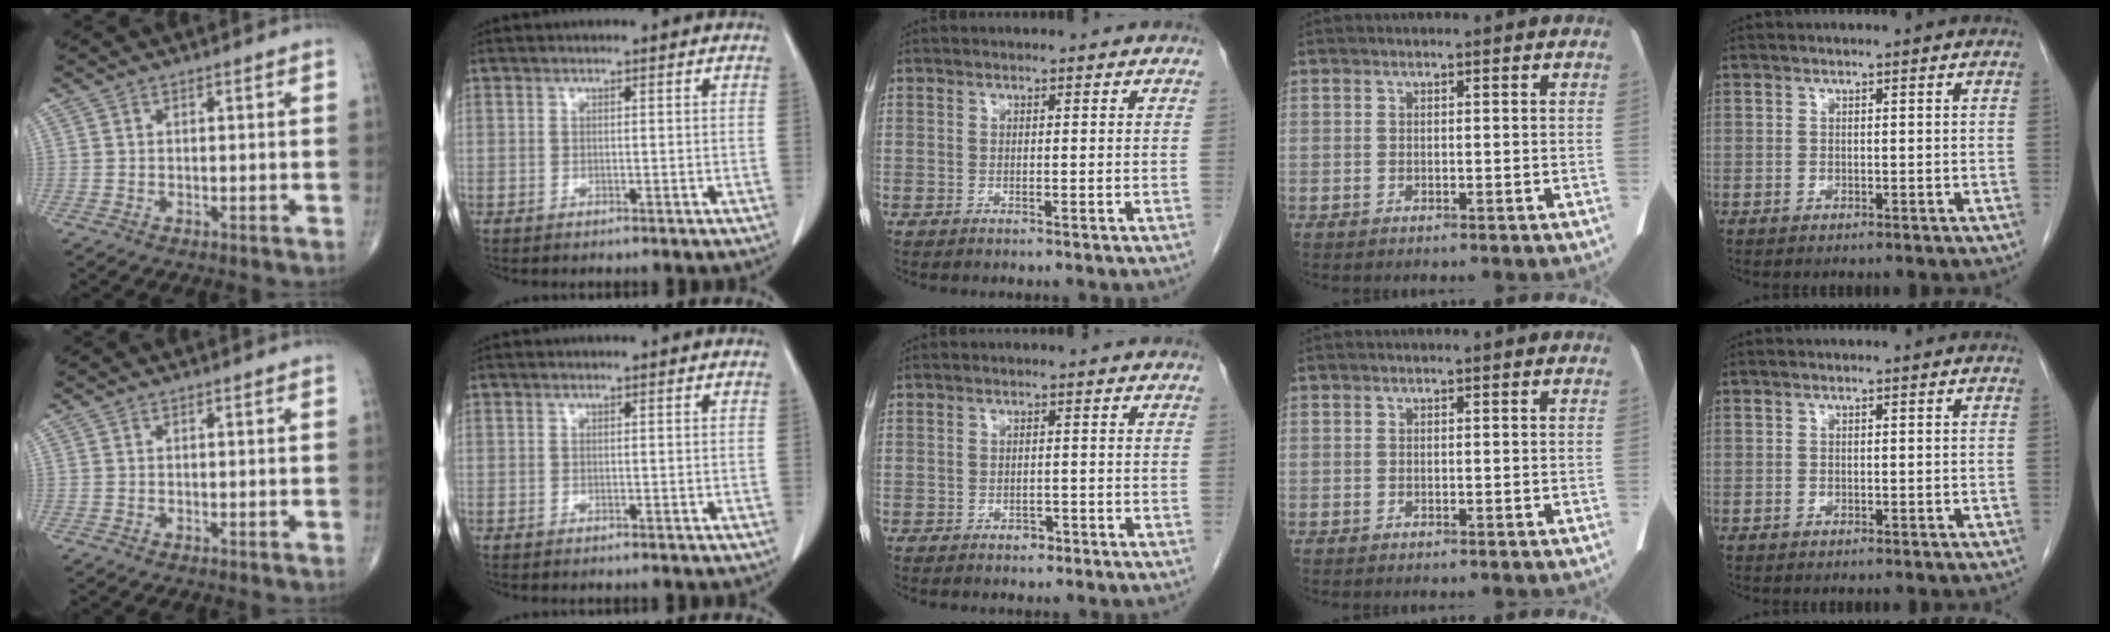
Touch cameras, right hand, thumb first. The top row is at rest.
{"middle": {"total": 1.3, "force": [-0.8, 0.9, 0.5], "torque": [-0.008, 0.003, -0.010]}}